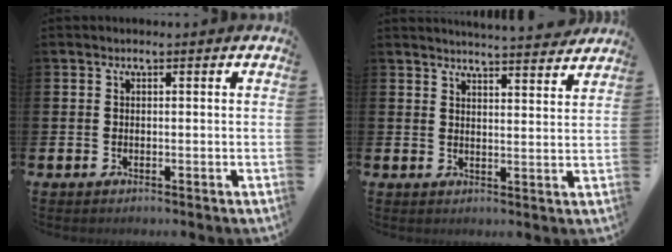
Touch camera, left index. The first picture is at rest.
{"total": 4.6, "force": [4.6, -0.5, 0.2], "torque": [-0.005, -0.033, 0.080]}